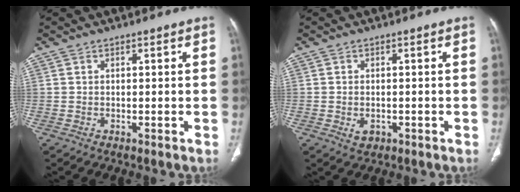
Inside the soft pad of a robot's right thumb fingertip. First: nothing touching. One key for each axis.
{"total": 2.3, "fx": -0.7, "fy": 1.7, "fz": 1.5, "tx": -0.020, "ty": 0.003, "tz": -0.004}